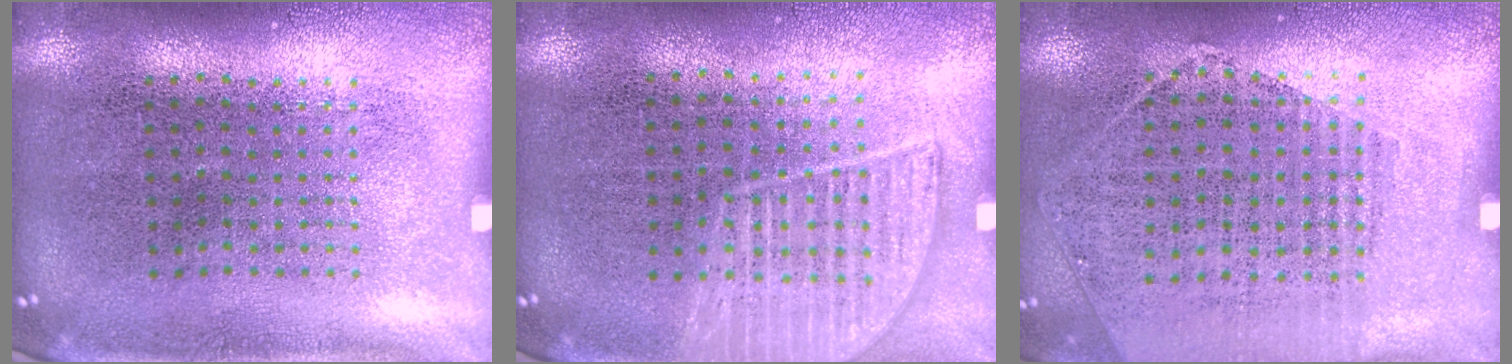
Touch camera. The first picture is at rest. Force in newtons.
{"total": 1.4, "press": 1.3, "slide": 0.6}
{"total": 1.2, "press": 1.0, "slide": 0.6}